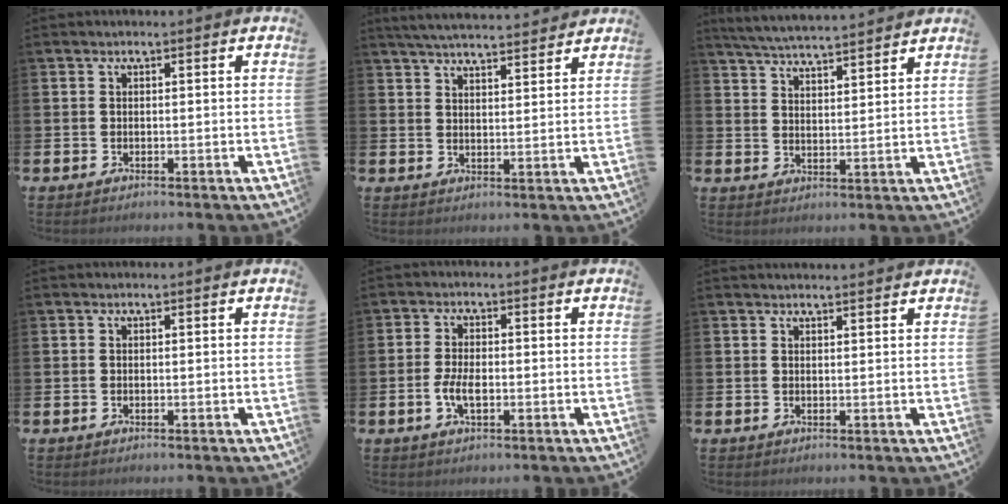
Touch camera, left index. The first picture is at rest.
{"total": 5.1, "force": [5.0, 0.3, 0.8], "torque": [-0.023, -0.029, 0.088]}
{"total": 5.4, "force": [5.3, -0.1, 0.7], "torque": [-0.032, -0.035, 0.094]}
{"total": 0.0}
{"total": 3.4, "force": [-0.8, 1.6, 2.9], "torque": [-0.052, -0.002, -0.018]}
{"total": 1.5, "force": [1.5, 0.0, 0.1], "torque": [0.010, -0.010, 0.024]}